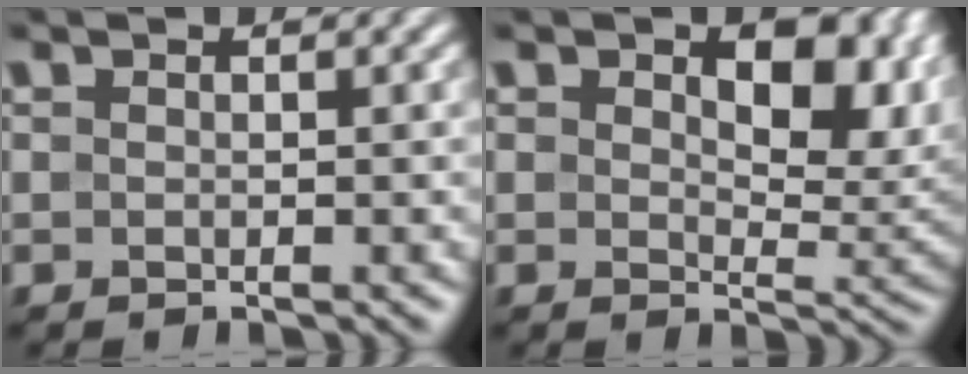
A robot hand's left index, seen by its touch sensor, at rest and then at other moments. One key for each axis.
{"total": 8.9, "fx": 2.5, "fy": 4.9, "fz": 7.0, "tx": -0.101, "ty": -0.009, "tz": 0.037}